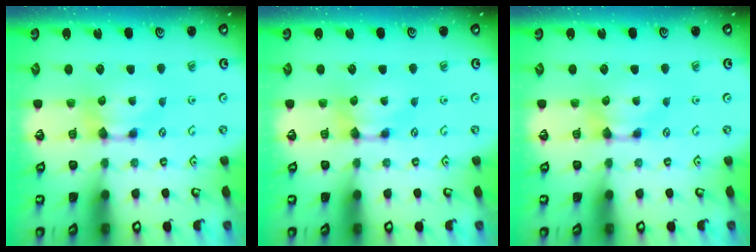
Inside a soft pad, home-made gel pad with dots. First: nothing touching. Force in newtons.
{"total": 0.0}
{"total": 0.0}